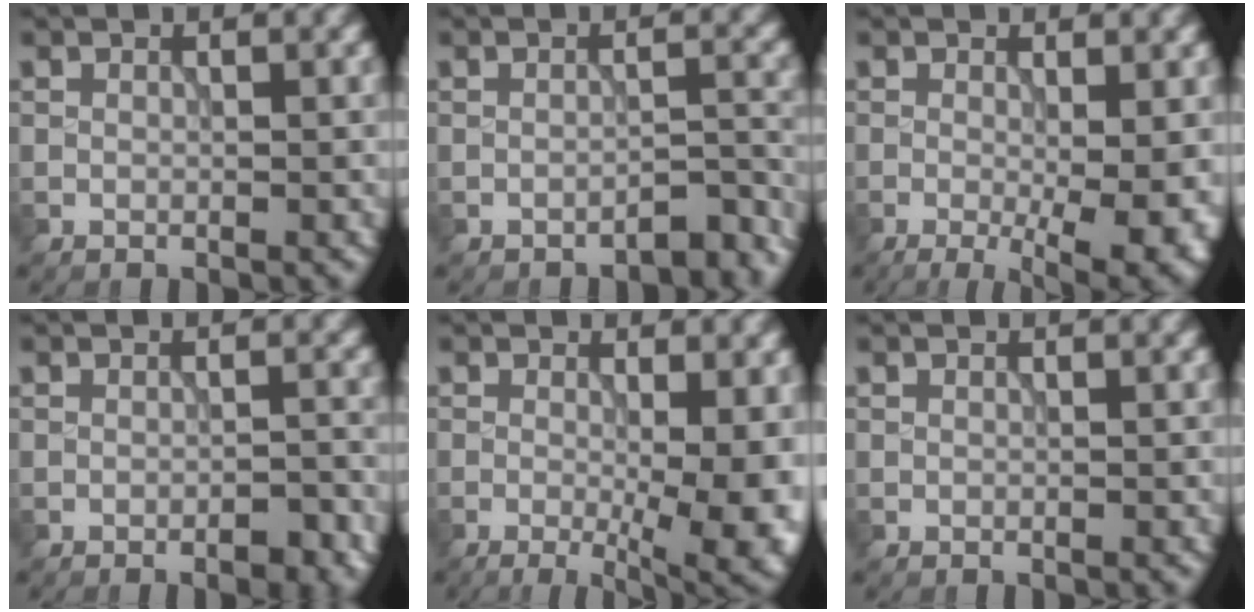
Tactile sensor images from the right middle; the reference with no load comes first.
{"total": 2.6, "force": [-2.4, 0.4, 0.9], "torque": [-0.006, 0.009, -0.033]}
{"total": 7.1, "force": [-1.7, 2.4, 6.5], "torque": [-0.091, -0.019, -0.016]}
{"total": 2.2, "force": [-1.4, 0.5, 1.6], "torque": [-0.021, 0.002, -0.022]}
{"total": 7.9, "force": [-1.0, 2.5, 7.4], "torque": [-0.075, -0.010, -0.016]}
{"total": 0.0}